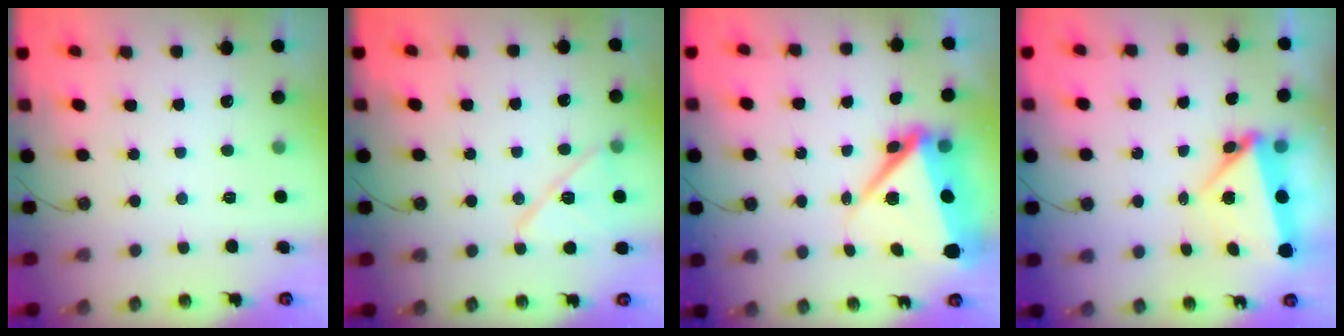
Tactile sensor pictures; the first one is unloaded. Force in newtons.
{"total": 11.9, "press": 11.9, "slide": 0.6}
{"total": 10.6, "press": 10.5, "slide": 1.7}
{"total": 10.5, "press": 4.6, "slide": 9.4}